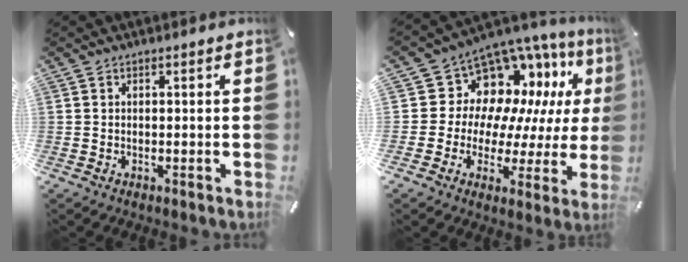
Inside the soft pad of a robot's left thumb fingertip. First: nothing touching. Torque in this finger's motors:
{"motor_torque": [0.35, 0.64, 0.50, 0.38, -0.04]}